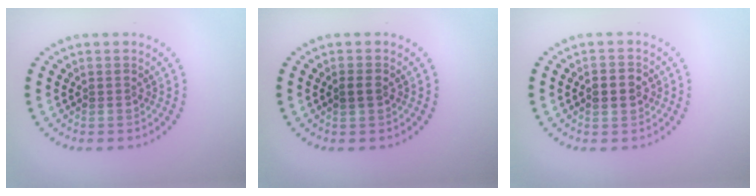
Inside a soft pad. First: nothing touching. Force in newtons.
{"total": 1.2, "press": 1.2, "slide": 0.1}
{"total": 2.0, "press": 2.0, "slide": 0.2}